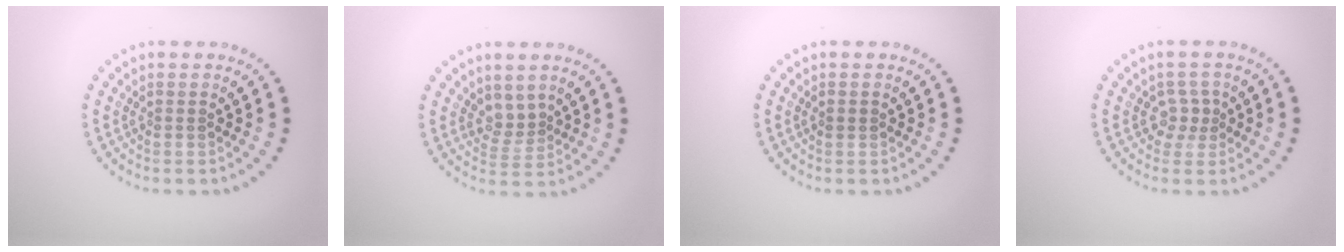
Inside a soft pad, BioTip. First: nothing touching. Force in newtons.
{"total": 2.0, "press": 1.3, "slide": 1.5}
{"total": 0.7, "press": 0.7, "slide": 0.2}
{"total": 1.8, "press": 1.4, "slide": 1.2}